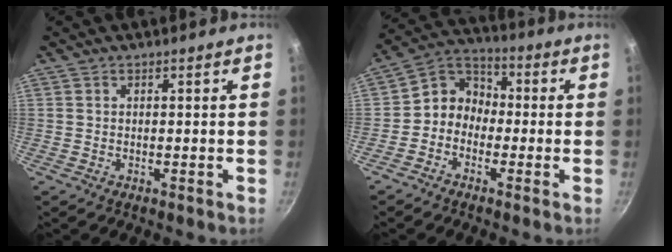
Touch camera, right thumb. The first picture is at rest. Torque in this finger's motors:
{"motor_torque": [0.07, 0.09, 0.31, -0.11, 0.03]}